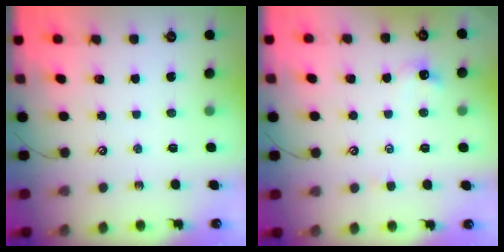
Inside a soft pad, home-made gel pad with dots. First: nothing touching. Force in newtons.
{"total": 0.8, "press": 0.6, "slide": 0.5}